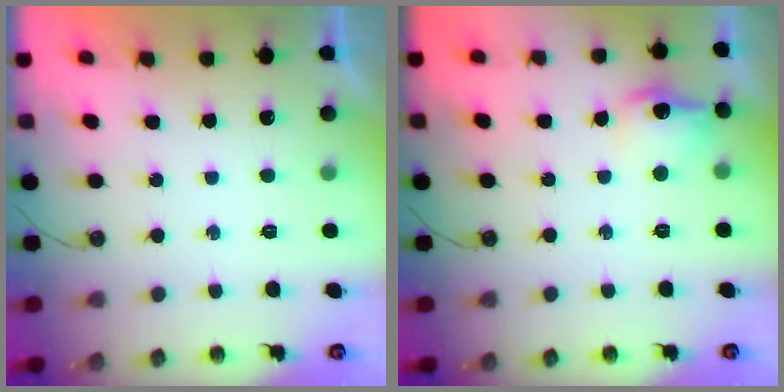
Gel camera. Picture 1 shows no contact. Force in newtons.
{"total": 10.5, "press": 10.4, "slide": 0.9}